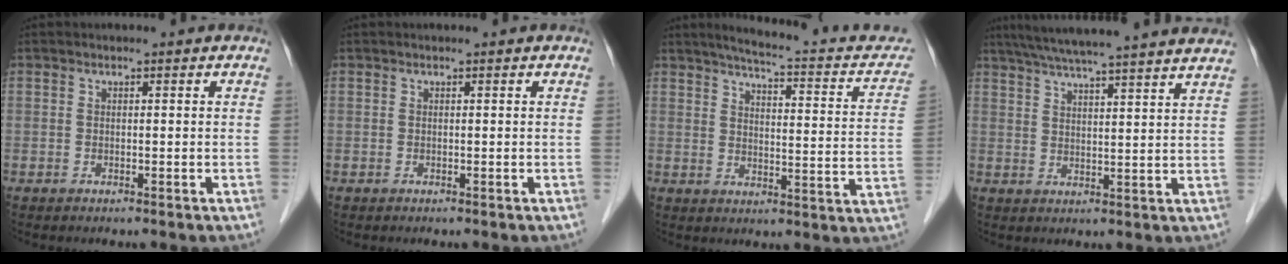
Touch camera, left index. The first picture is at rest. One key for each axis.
{"total": 0.0}
{"total": 16.5, "fx": 13.8, "fy": 3.3, "fz": 8.4, "tx": -0.097, "ty": -0.005, "tz": 0.153}
{"total": 21.4, "fx": 18.8, "fy": -0.3, "fz": 10.2, "tx": -0.169, "ty": 0.015, "tz": 0.247}